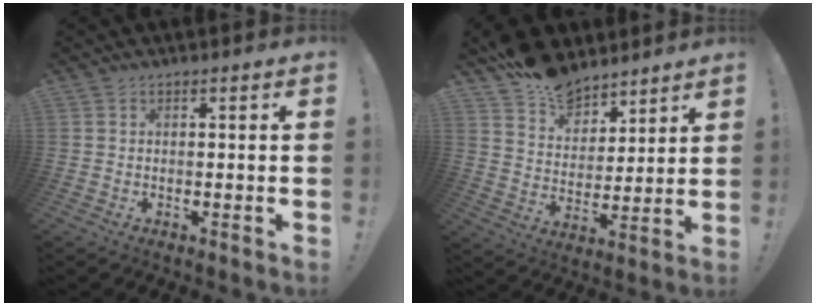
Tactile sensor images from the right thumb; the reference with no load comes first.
{"total": 12.6, "force": [10.0, 7.1, 2.8], "torque": [-0.059, -0.079, 0.193]}